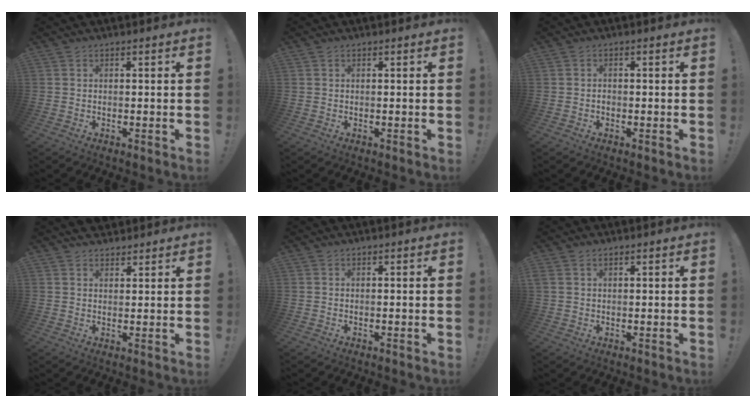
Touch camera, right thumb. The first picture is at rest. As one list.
[{"total": 0.0}, {"total": 0.8, "force": [-0.6, 0.6, 0.1], "torque": [-0.008, 0.006, -0.009]}, {"total": 1.9, "force": [1.5, 1.1, 0.0], "torque": [0.003, -0.007, 0.029]}, {"total": 0.0}, {"total": 1.7, "force": [0.9, 1.0, 0.9], "torque": [-0.024, 0.005, 0.019]}]